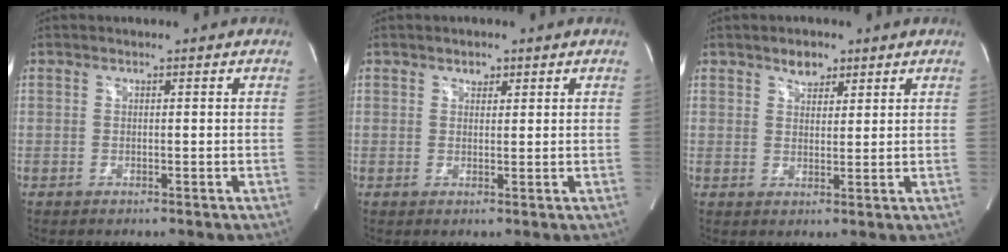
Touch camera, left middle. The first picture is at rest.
{"total": 1.4, "force": [0.9, 0.9, 0.6], "torque": [-0.008, 0.000, 0.013]}
{"total": 3.1, "force": [2.2, 1.7, 1.4], "torque": [-0.026, 0.003, 0.038]}